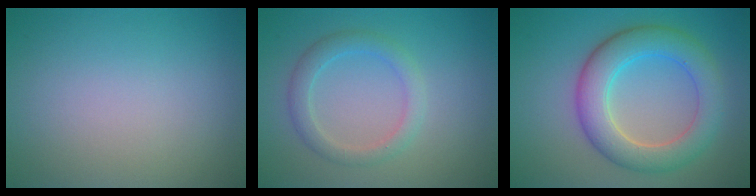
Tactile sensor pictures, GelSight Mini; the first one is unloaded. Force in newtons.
{"total": 2.5, "press": 2.5, "slide": 0.0}
{"total": 6.3, "press": 6.3, "slide": 0.1}